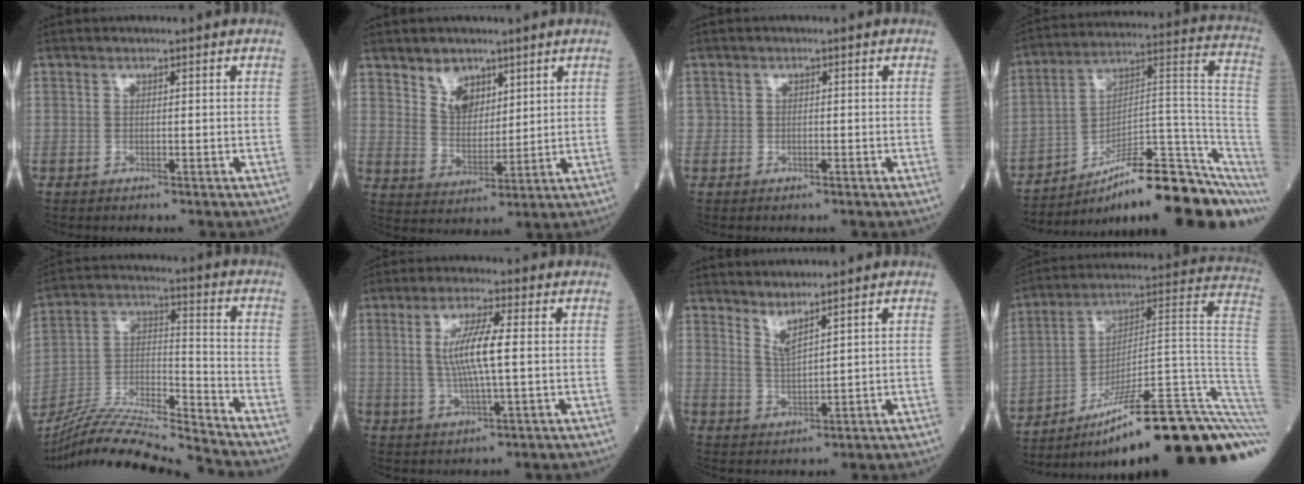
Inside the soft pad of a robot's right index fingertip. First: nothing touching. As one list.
[{"total": 5.9, "force": [3.8, 3.6, 2.7], "torque": [-0.051, 0.001, 0.078]}, {"total": 0.8, "force": [-0.2, 0.7, 0.3], "torque": [-0.004, 0.003, -0.003]}, {"total": 22.0, "force": [-14.4, 3.8, 16.2], "torque": [-0.137, 0.059, -0.212]}, {"total": 17.7, "force": [-16.6, -1.4, 5.8], "torque": [-0.102, 0.006, -0.297]}, {"total": 7.7, "force": [0.8, 0.6, 7.6], "torque": [-0.153, 0.001, 0.014]}, {"total": 3.1, "force": [2.5, -0.3, 1.7], "torque": [-0.038, -0.017, 0.056]}, {"total": 30.0, "force": [-20.3, 0.8, 22.1], "torque": [-0.187, 0.015, -0.302]}]